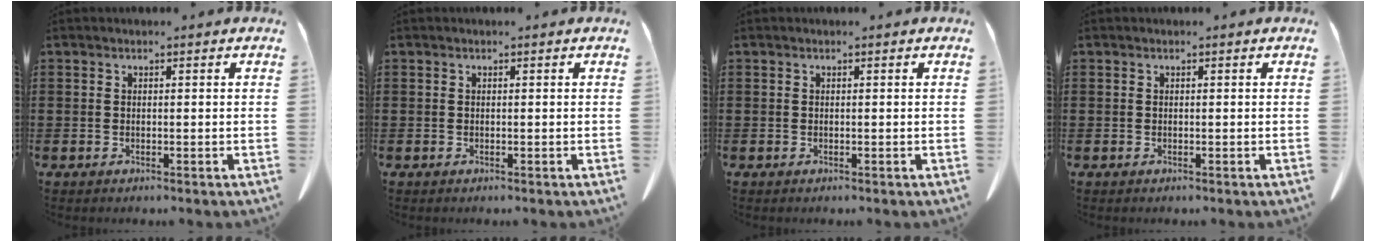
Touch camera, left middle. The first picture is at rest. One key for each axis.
{"total": 0.0}
{"total": 0.0}
{"total": 0.0}